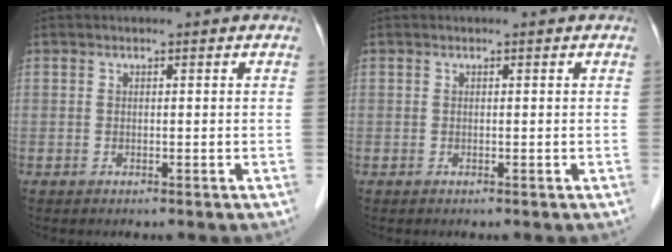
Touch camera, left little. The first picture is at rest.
{"total": 0.0}